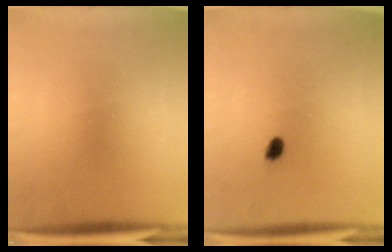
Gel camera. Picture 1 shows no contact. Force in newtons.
{"total": 1.6}